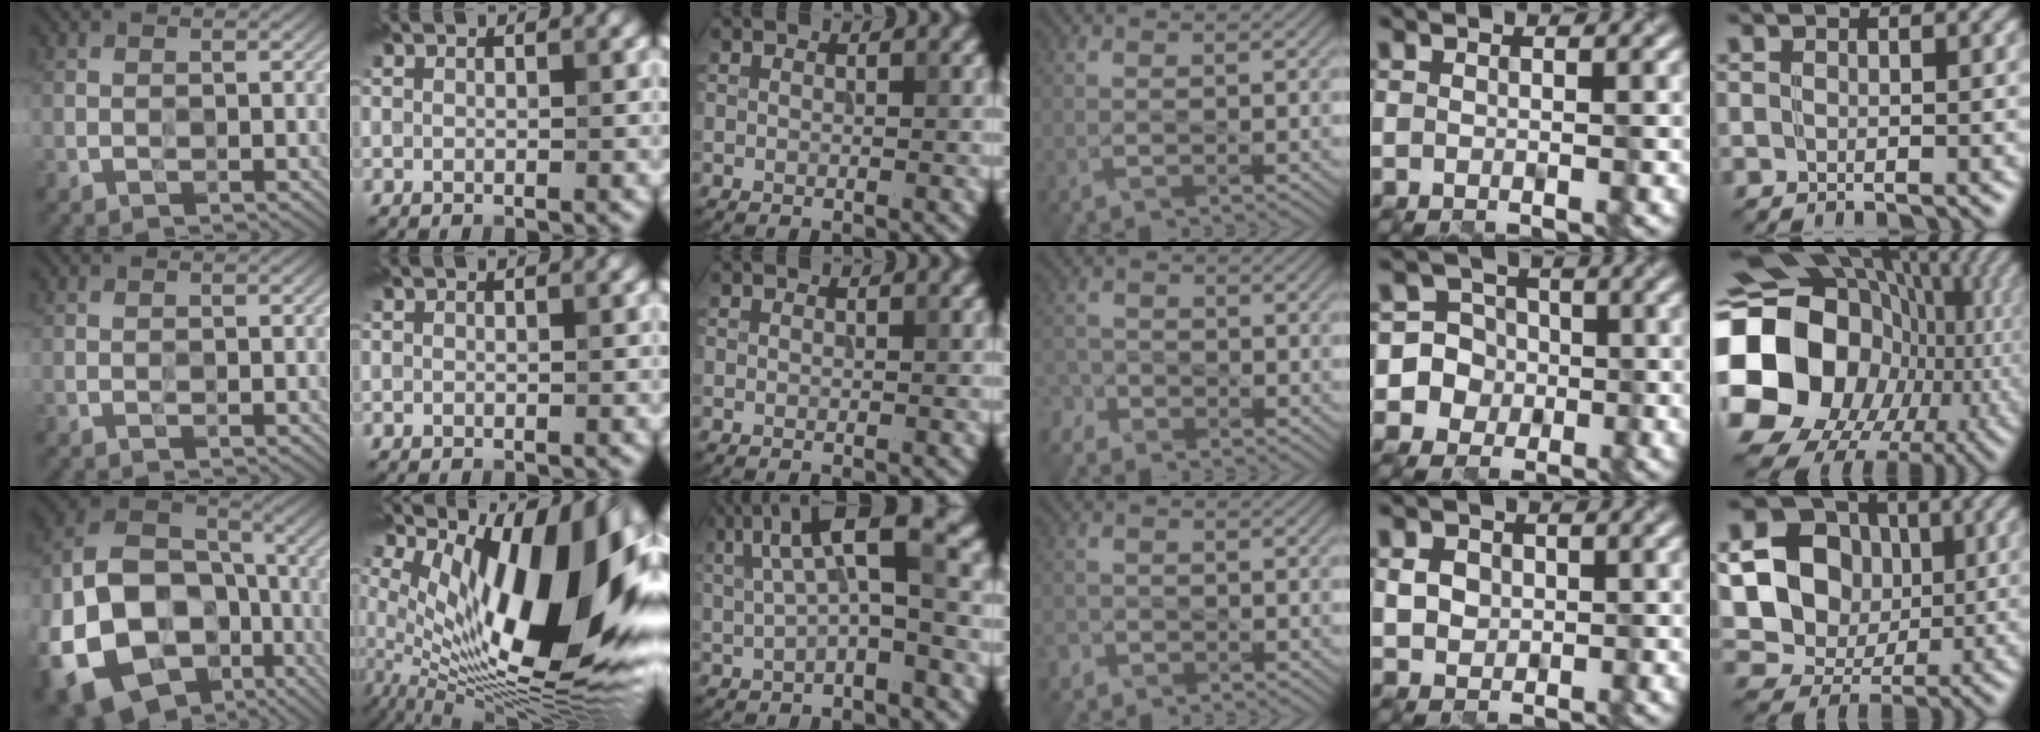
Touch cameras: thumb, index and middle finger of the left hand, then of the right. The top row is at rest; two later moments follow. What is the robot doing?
{"motion": "wipe", "object": "plastic plate"}